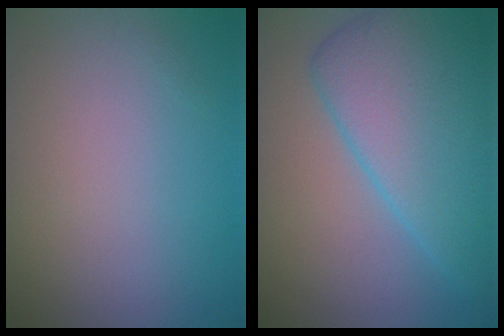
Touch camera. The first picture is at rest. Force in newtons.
{"total": 8.7, "press": 8.7, "slide": 0.3}